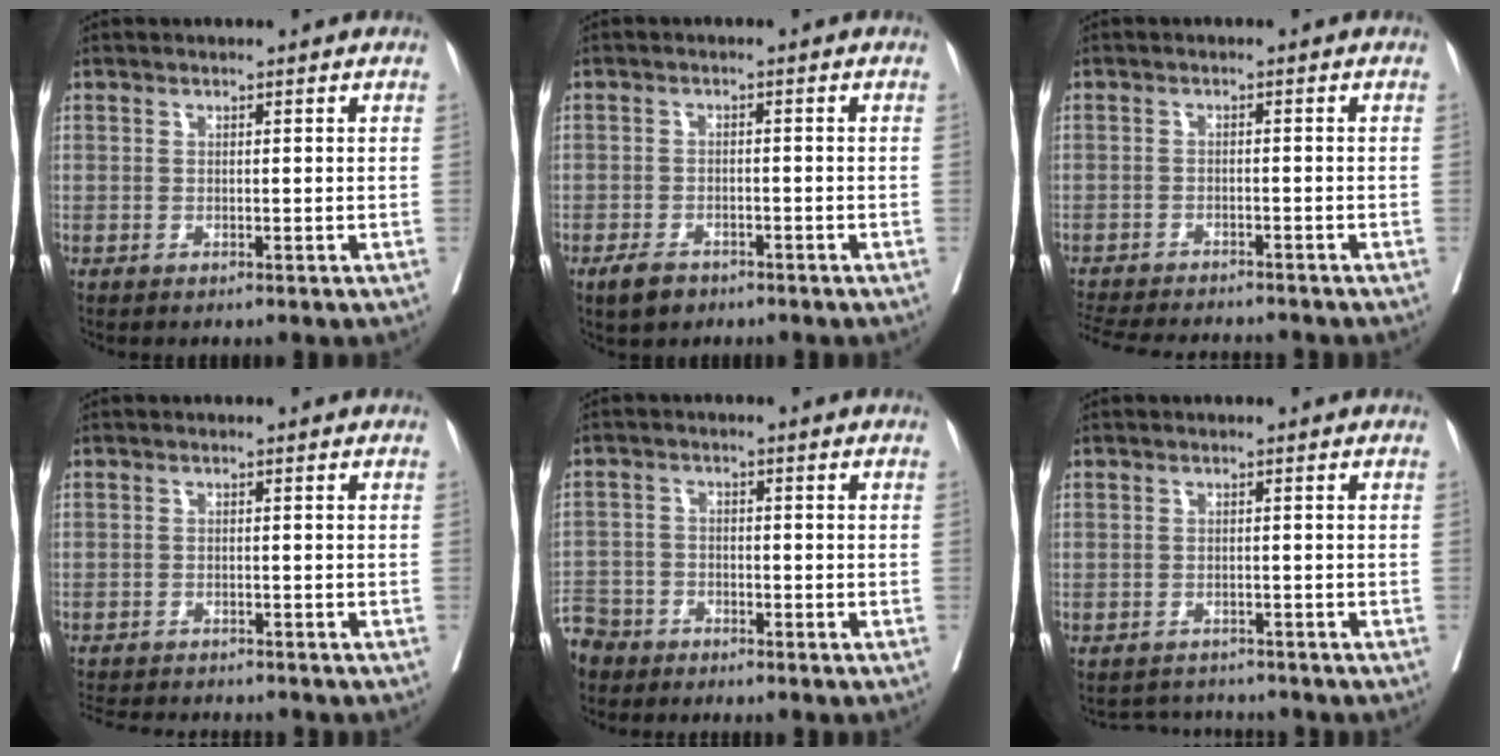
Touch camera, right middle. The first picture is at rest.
{"total": 3.5, "force": [-2.5, 1.8, 1.6], "torque": [-0.032, 0.000, -0.038]}
{"total": 12.7, "force": [-11.6, 2.2, 4.5], "torque": [-0.089, -0.011, -0.163]}
{"total": 10.1, "force": [-9.4, 1.9, 3.2], "torque": [-0.054, -0.006, -0.129]}
{"total": 7.9, "force": [-6.2, 4.8, 0.5], "torque": [-0.028, -0.005, -0.121]}
{"total": 3.4, "force": [-3.3, 0.6, -0.9], "torque": [0.016, 0.003, -0.050]}